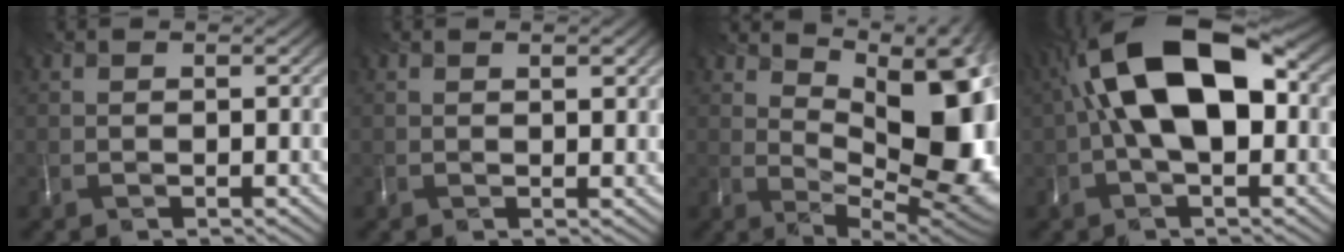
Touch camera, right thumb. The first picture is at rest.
{"total": 1.6, "force": [0.9, 0.5, 1.2], "torque": [-0.023, -0.005, 0.016]}
{"total": 16.3, "force": [4.8, 7.6, 13.6], "torque": [-0.180, 0.013, 0.084]}
{"total": 14.4, "force": [1.5, 7.6, 12.1], "torque": [-0.223, 0.026, 0.012]}